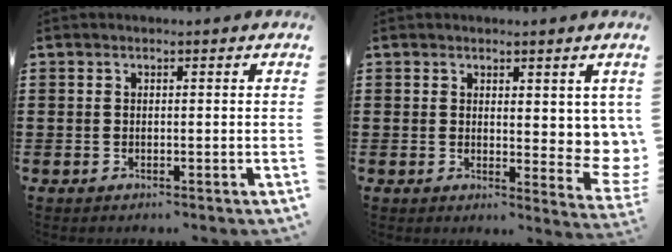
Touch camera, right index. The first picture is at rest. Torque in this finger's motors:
{"motor_torque": [0.32, 0.26, 0.39, 0.03]}